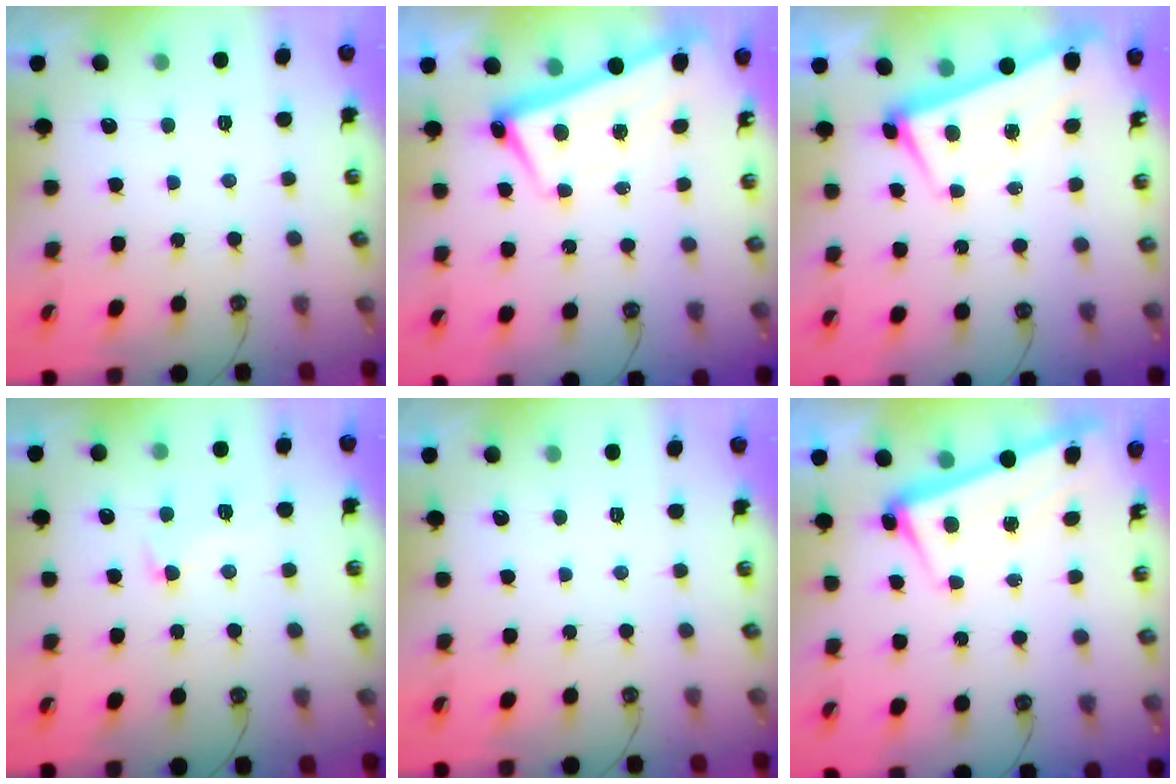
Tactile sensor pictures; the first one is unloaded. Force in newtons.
{"total": 2.6, "press": 2.6, "slide": 0.3}
{"total": 1.5, "press": 0.5, "slide": 1.5}
{"total": 1.1, "press": 0.7, "slide": 0.9}
{"total": 0.0}
{"total": 2.4, "press": 2.2, "slide": 0.9}